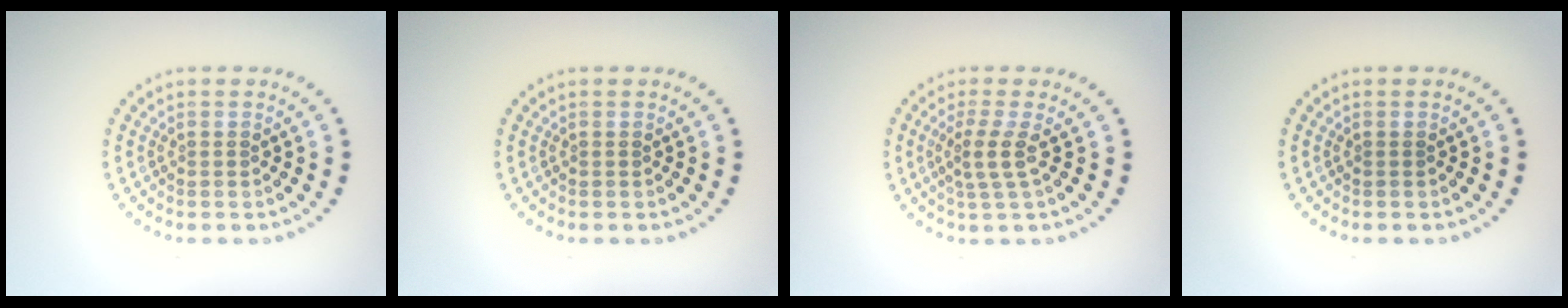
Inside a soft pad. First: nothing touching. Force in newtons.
{"total": 0.0}
{"total": 2.3, "press": 1.7, "slide": 1.5}
{"total": 0.0}